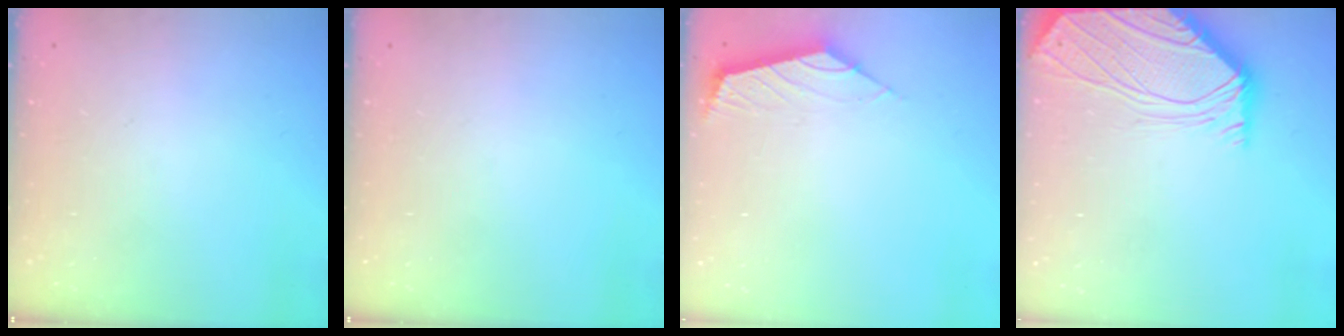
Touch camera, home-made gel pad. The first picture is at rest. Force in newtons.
{"total": 0.0}
{"total": 2.2, "press": 2.2, "slide": 0.5}
{"total": 1.3, "press": 1.2, "slide": 0.4}